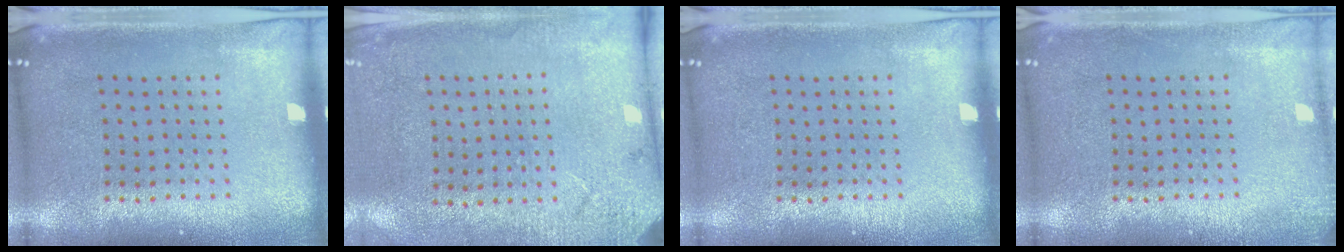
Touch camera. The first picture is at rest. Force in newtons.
{"total": 2.6, "press": 2.4, "slide": 1.1}
{"total": 0.0}
{"total": 1.1, "press": 1.1, "slide": 0.3}